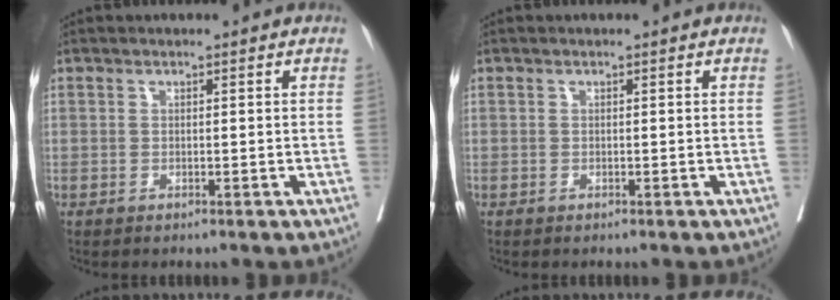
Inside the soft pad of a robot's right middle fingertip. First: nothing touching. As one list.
[{"total": 0.0}]